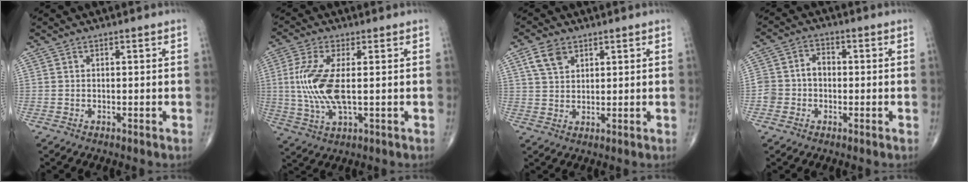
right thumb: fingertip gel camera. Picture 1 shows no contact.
{"total": 10.9, "force": [0.5, 4.0, 10.1], "torque": [-0.241, -0.008, 0.013]}
{"total": 5.2, "force": [2.7, 3.3, 2.9], "torque": [-0.045, -0.007, 0.055]}
{"total": 5.5, "force": [-0.9, 4.7, 2.8], "torque": [-0.036, 0.028, -0.022]}